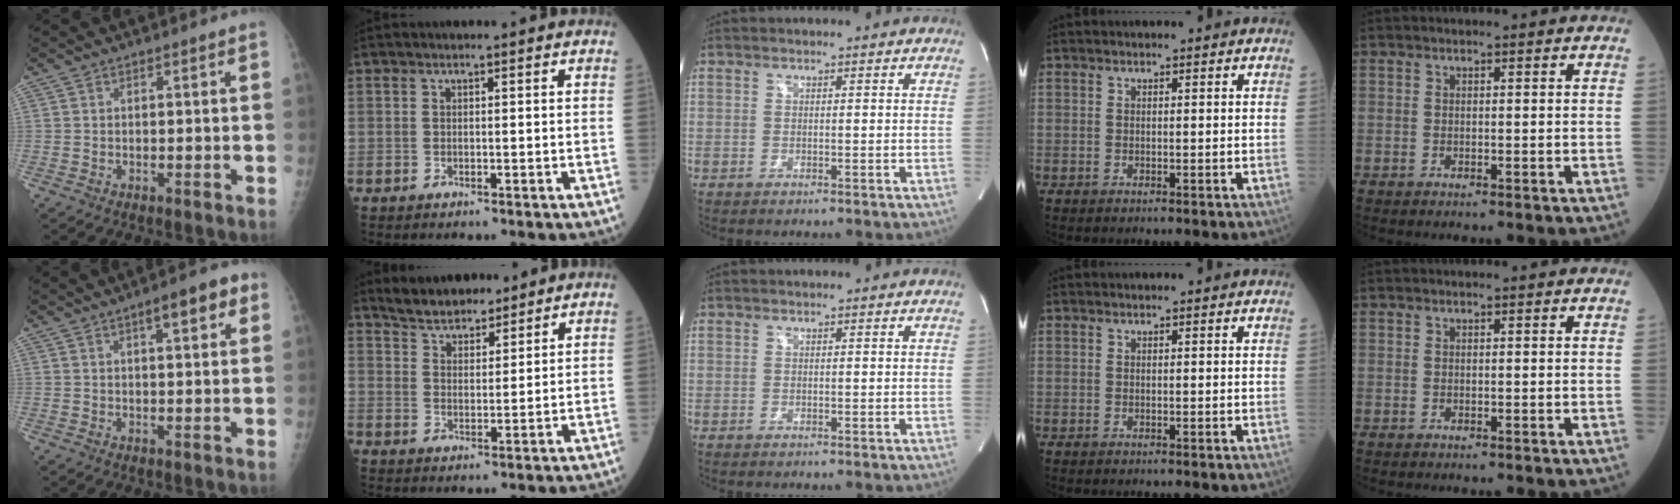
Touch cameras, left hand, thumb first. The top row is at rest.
{"thumb": {"total": 6.5, "force": [3.0, 1.9, 5.4], "torque": [-0.058, 0.007, 0.036]}, "index": {"total": 6.4, "force": [5.8, 2.2, 1.8], "torque": [-0.038, 0.016, 0.110]}}